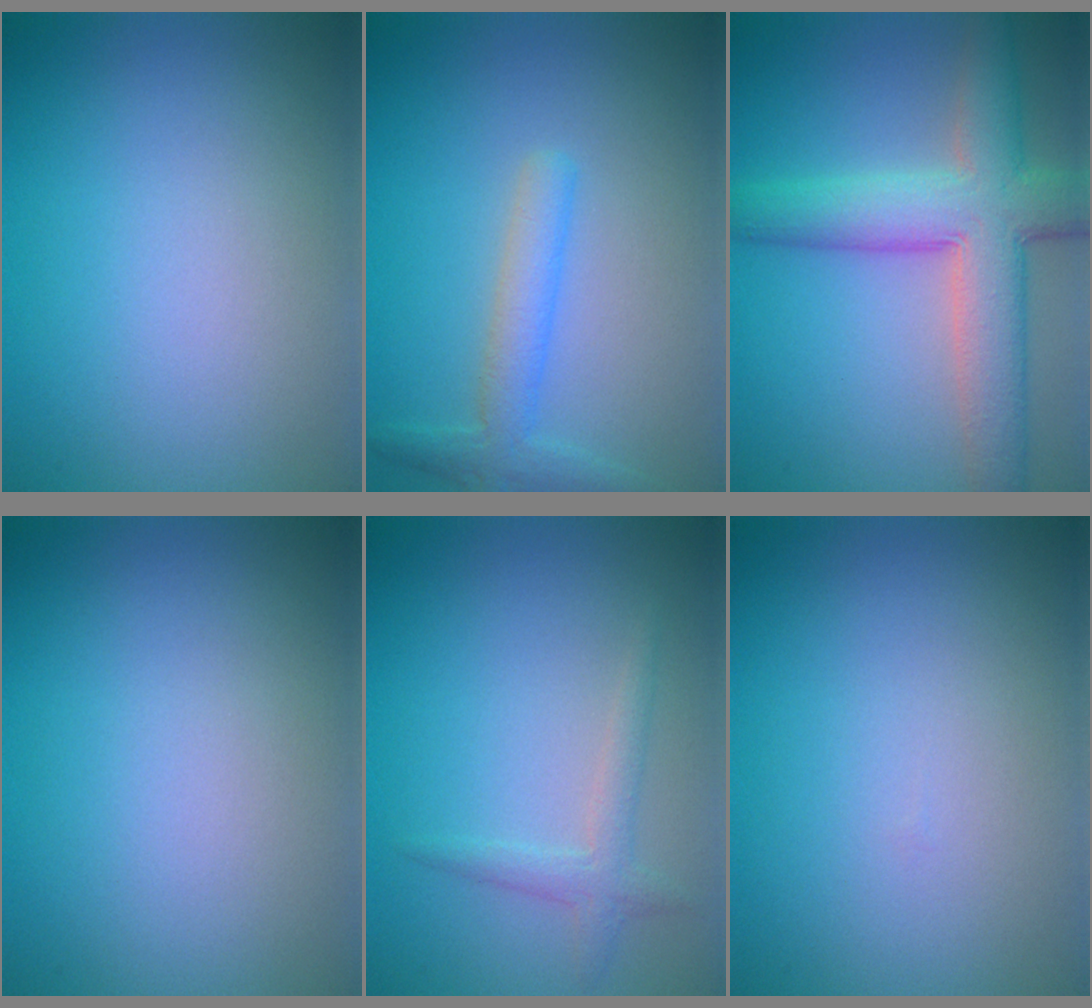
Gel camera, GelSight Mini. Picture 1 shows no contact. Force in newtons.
{"total": 2.8, "press": 2.8, "slide": 0.1}
{"total": 8.0, "press": 8.0, "slide": 0.4}
{"total": 0.0}
{"total": 1.7, "press": 1.7, "slide": 0.0}
{"total": 0.0}